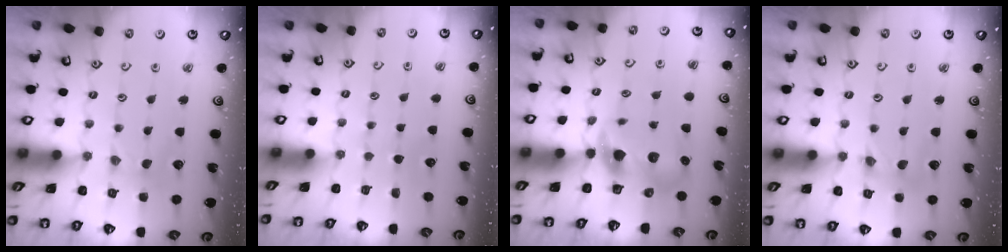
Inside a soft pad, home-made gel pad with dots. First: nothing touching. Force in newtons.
{"total": 0.0}
{"total": 7.0, "press": 7.0, "slide": 1.0}
{"total": 1.3, "press": 1.3, "slide": 0.3}